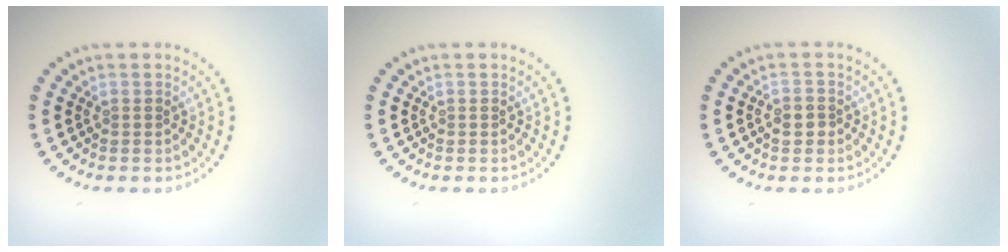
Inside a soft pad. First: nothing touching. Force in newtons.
{"total": 0.0}
{"total": 1.5, "press": 1.5, "slide": 0.2}